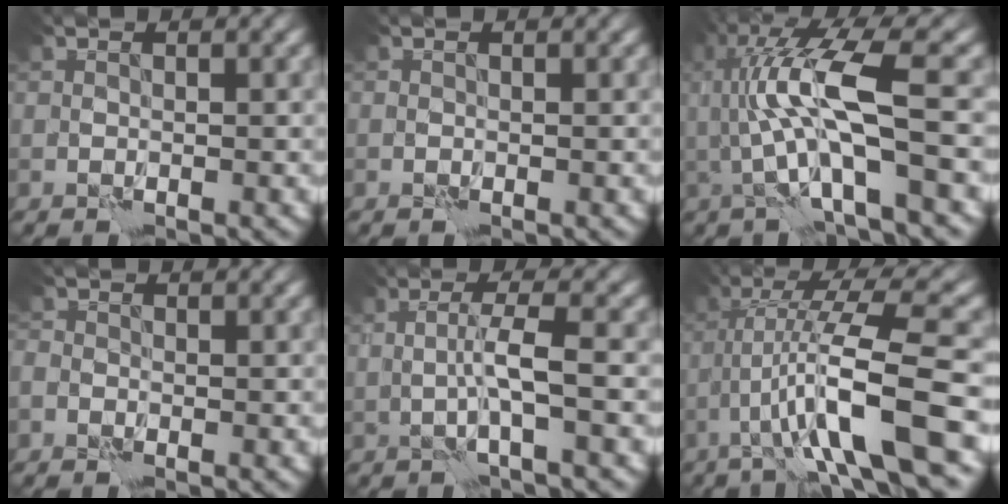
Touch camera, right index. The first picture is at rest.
{"total": 0.0}
{"total": 9.5, "force": [1.2, 2.4, 9.1], "torque": [-0.171, 0.002, 0.027]}
{"total": 0.8, "force": [-0.6, 0.5, 0.2], "torque": [-0.004, -0.002, -0.018]}
{"total": 2.9, "force": [0.1, 0.0, 2.9], "torque": [-0.055, 0.005, -0.001]}
{"total": 8.3, "force": [-2.3, 0.7, 8.0], "torque": [-0.136, 0.018, -0.036]}